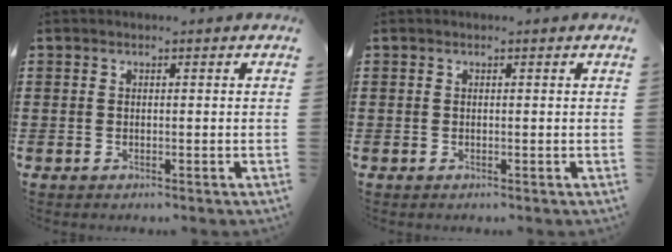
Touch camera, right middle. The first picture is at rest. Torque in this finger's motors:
{"motor_torque": [-0.02, -0.02, 0.00, 0.00]}